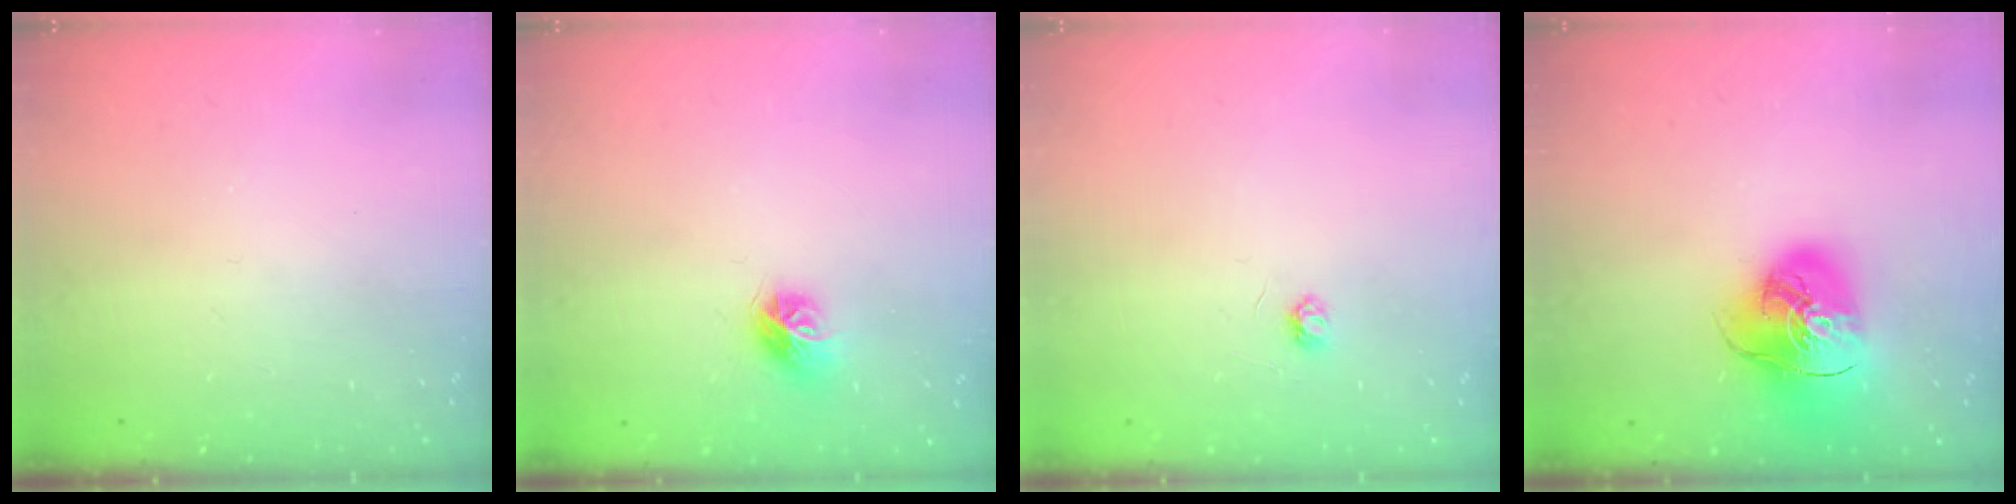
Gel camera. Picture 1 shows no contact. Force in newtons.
{"total": 8.8, "press": 8.8, "slide": 0.4}
{"total": 2.6, "press": 2.6, "slide": 0.3}
{"total": 17.2, "press": 17.1, "slide": 2.0}